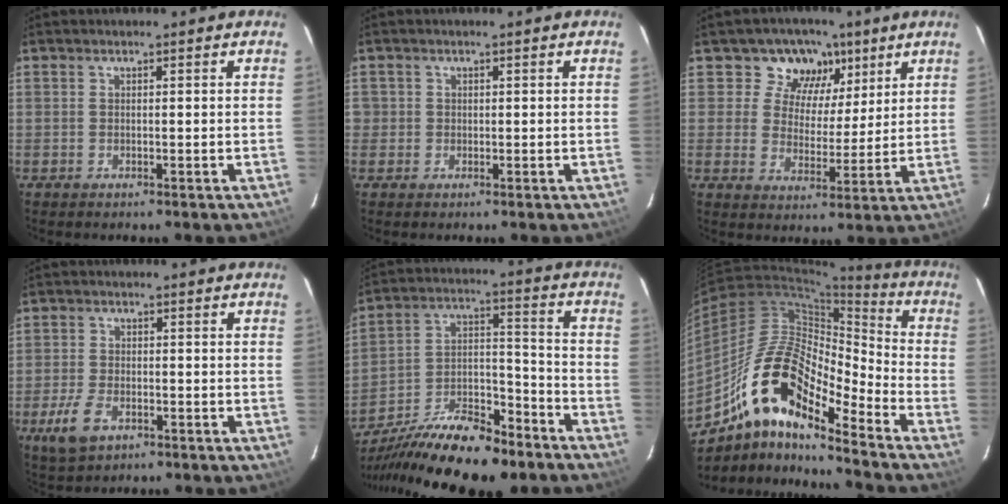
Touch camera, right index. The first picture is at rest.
{"total": 1.5, "force": [-0.2, 1.5, 0.0], "torque": [0.006, 0.008, -0.001]}
{"total": 9.4, "force": [5.2, 7.4, 2.4], "torque": [-0.030, -0.009, 0.079]}
{"total": 6.7, "force": [-3.4, 3.8, 4.4], "torque": [-0.113, -0.008, -0.062]}
{"total": 21.4, "force": [-15.5, 7.7, 12.6], "torque": [-0.241, -0.005, -0.255]}
{"total": 18.5, "force": [-12.0, 5.6, 12.9], "torque": [-0.225, -0.002, -0.238]}